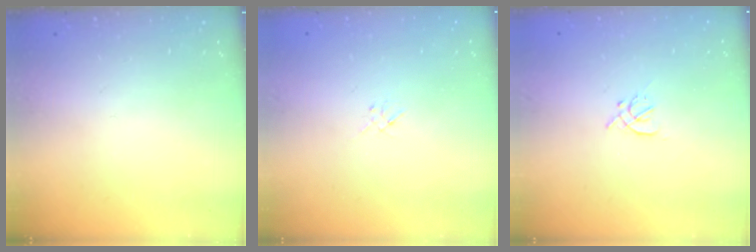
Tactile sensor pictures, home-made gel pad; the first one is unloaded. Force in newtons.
{"total": 1.3, "press": 1.2, "slide": 0.5}
{"total": 1.9, "press": 1.8, "slide": 0.5}